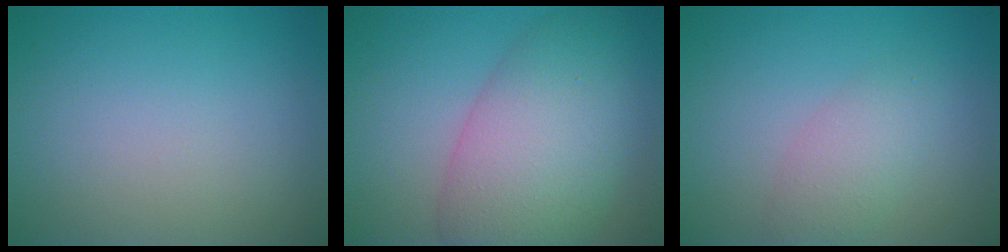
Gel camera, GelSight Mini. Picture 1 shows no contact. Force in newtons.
{"total": 9.1, "press": 9.1, "slide": 0.1}
{"total": 2.7, "press": 2.7, "slide": 0.1}